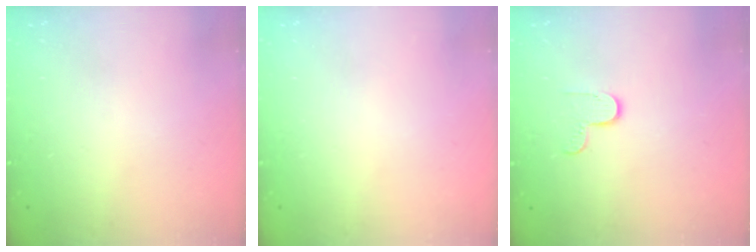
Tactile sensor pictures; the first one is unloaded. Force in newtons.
{"total": 0.0}
{"total": 4.7, "press": 4.7, "slide": 0.4}